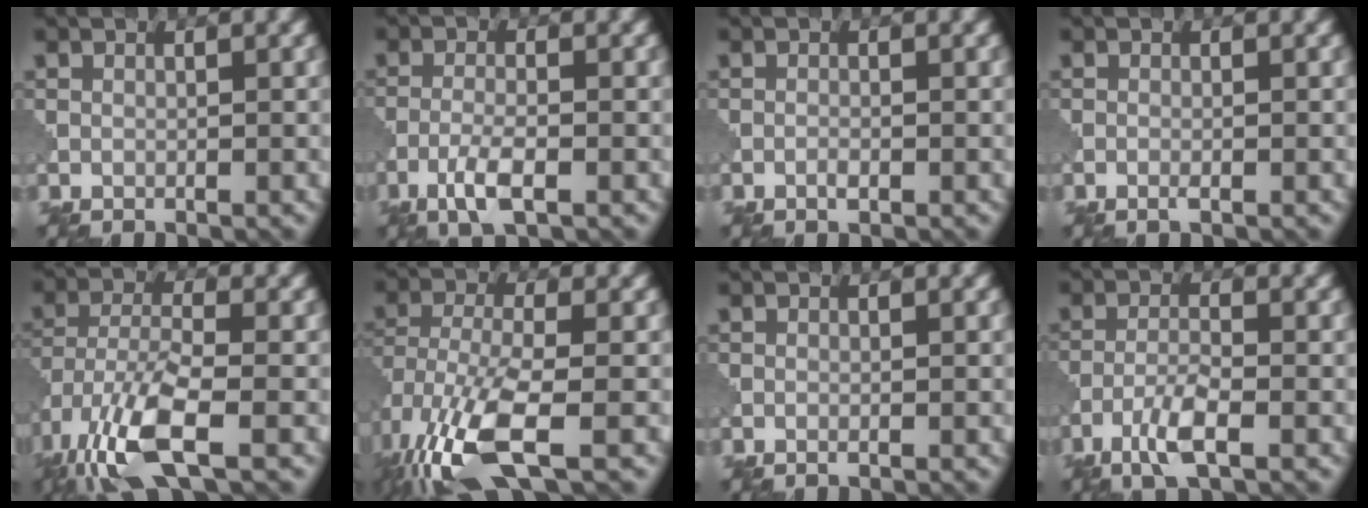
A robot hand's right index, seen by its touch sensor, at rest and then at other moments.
{"total": 3.3, "force": [-1.7, 0.8, 2.7], "torque": [-0.060, 0.003, -0.040]}
{"total": 0.7, "force": [-0.4, 0.1, 0.6], "torque": [-0.014, 0.000, -0.009]}
{"total": 0.6, "force": [-0.3, 0.0, 0.5], "torque": [-0.011, -0.002, -0.008]}
{"total": 9.6, "force": [-5.2, 3.5, 7.3], "torque": [-0.164, -0.015, -0.106]}
{"total": 10.5, "force": [-5.1, 4.0, 8.3], "torque": [-0.186, -0.018, -0.100]}
{"total": 0.0}
{"total": 3.5, "force": [-2.0, 0.6, 2.8], "torque": [-0.059, 0.003, -0.048]}